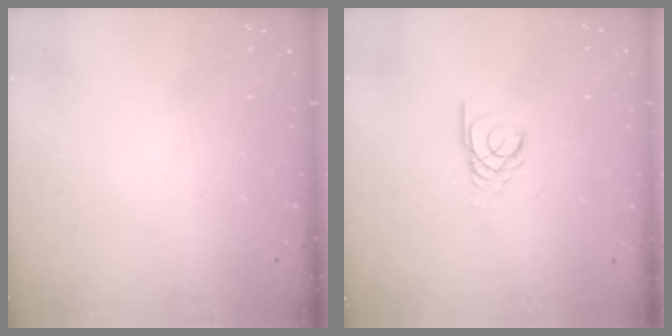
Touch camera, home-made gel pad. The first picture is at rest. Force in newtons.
{"total": 2.7, "press": 2.7, "slide": 0.3}